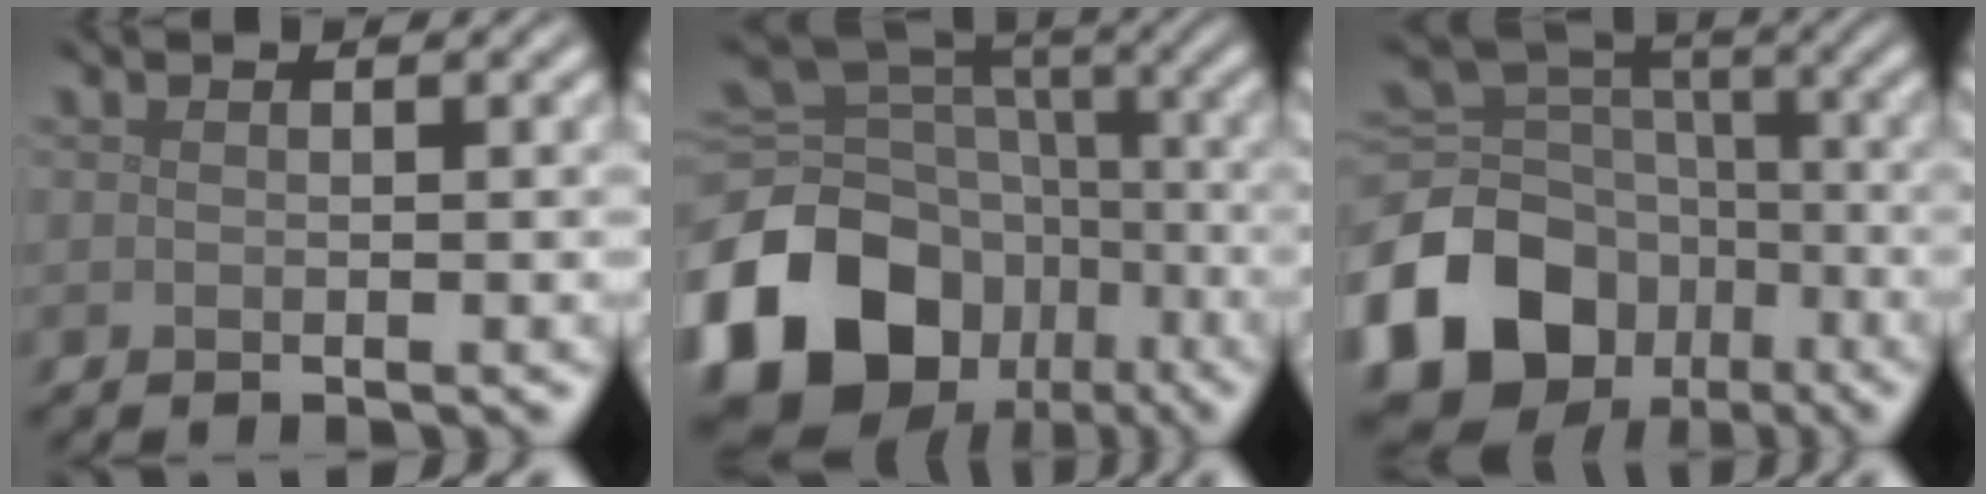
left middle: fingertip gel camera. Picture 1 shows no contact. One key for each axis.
{"total": 16.5, "fx": -7.7, "fy": 12.5, "fz": 7.5, "tx": -0.185, "ty": -0.013, "tz": -0.127}
{"total": 15.6, "fx": -7.9, "fy": 12.1, "fz": 6.1, "tx": -0.163, "ty": -0.019, "tz": -0.134}